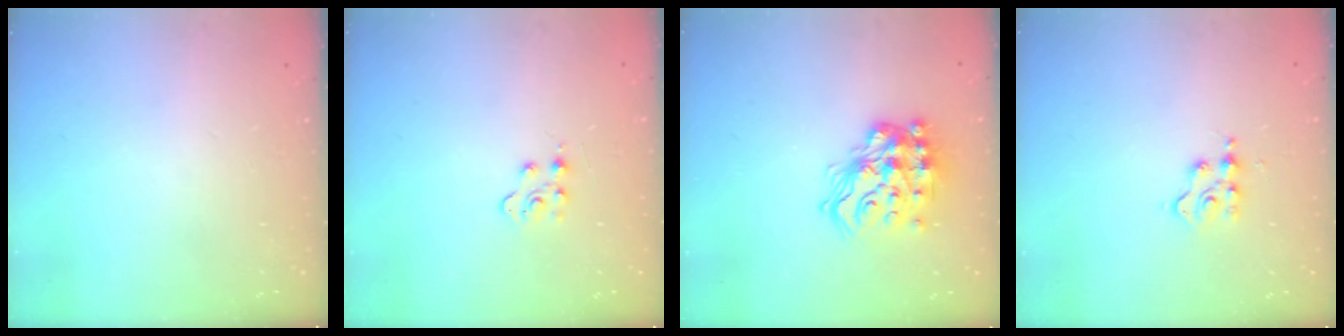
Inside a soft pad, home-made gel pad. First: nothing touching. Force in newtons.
{"total": 3.4, "press": 3.4, "slide": 0.3}
{"total": 16.3, "press": 16.2, "slide": 2.1}
{"total": 3.3, "press": 3.2, "slide": 0.5}